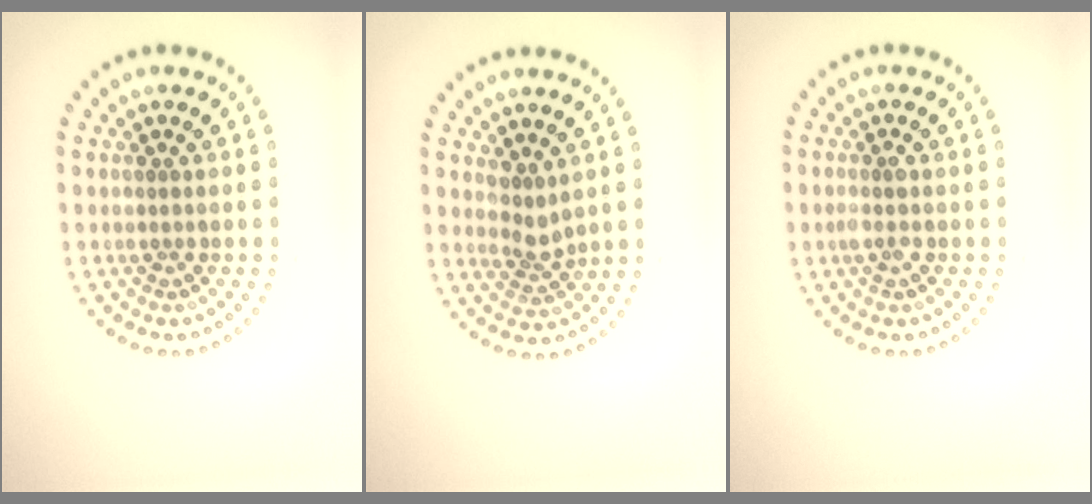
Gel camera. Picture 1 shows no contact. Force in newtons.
{"total": 1.9, "press": 1.4, "slide": 1.3}
{"total": 1.1, "press": 1.0, "slide": 0.5}